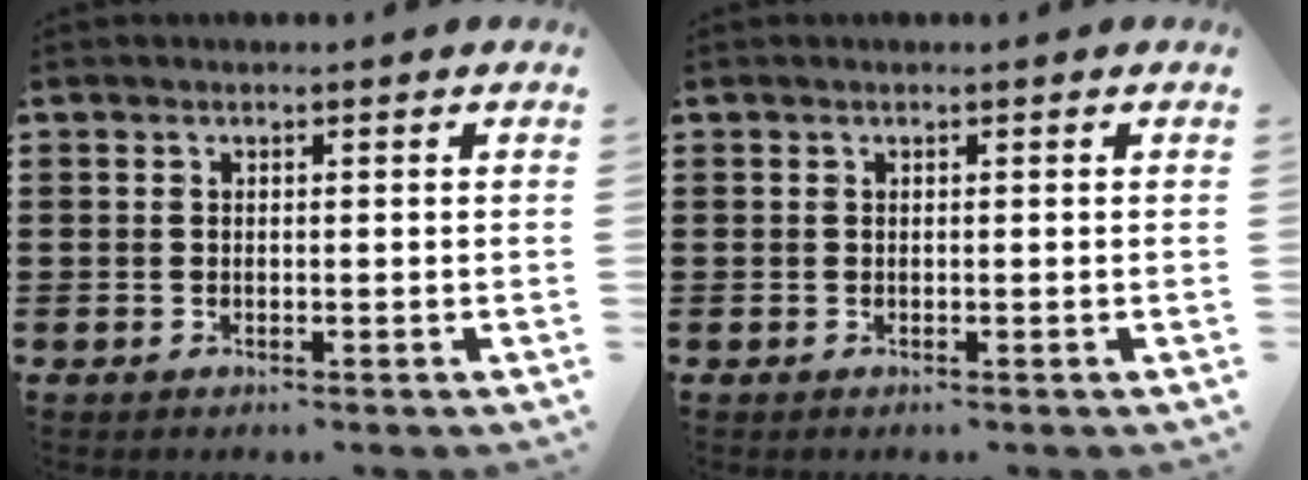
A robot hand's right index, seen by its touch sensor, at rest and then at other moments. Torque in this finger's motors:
{"motor_torque": [0.21, 0.00, 0.00, 0.01]}